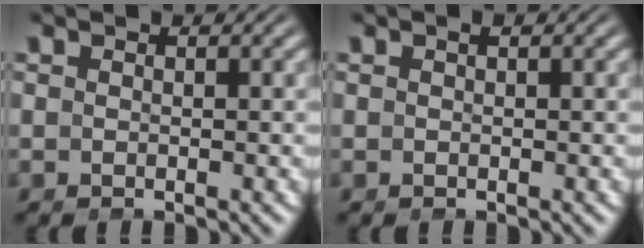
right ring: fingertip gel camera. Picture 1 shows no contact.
{"total": 0.0}